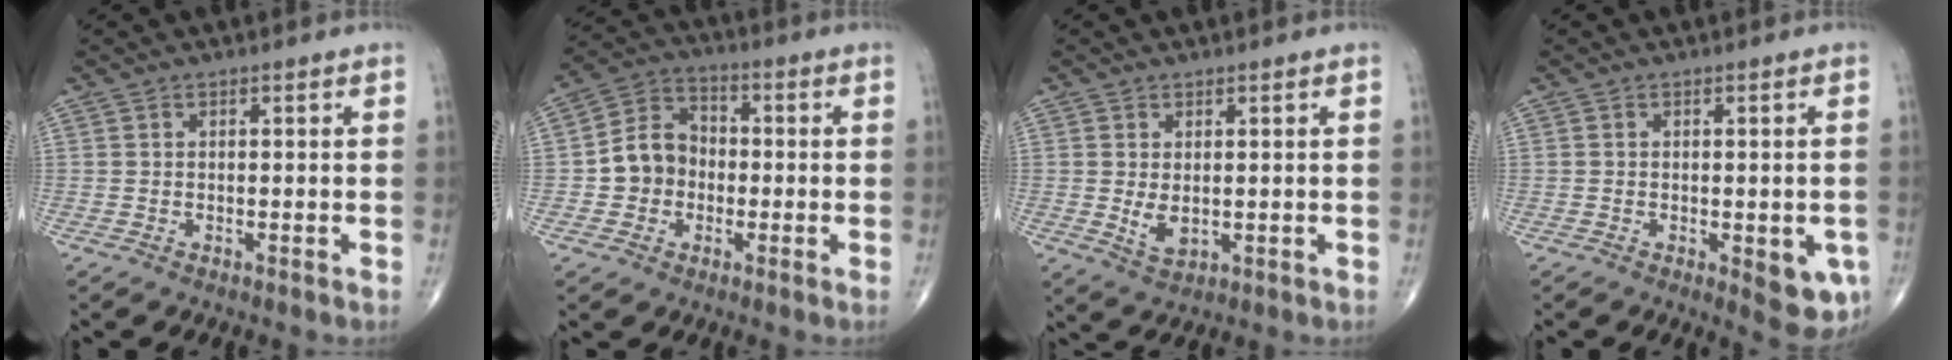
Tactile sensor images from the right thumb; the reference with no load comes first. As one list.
[{"total": 8.8, "force": [-1.3, 7.6, 4.3], "torque": [-0.054, 0.033, -0.037]}, {"total": 3.7, "force": [0.1, 2.2, 3.0], "torque": [-0.048, -0.010, 0.011]}, {"total": 7.0, "force": [-2.1, 2.9, 6.0], "torque": [-0.053, -0.008, -0.020]}]